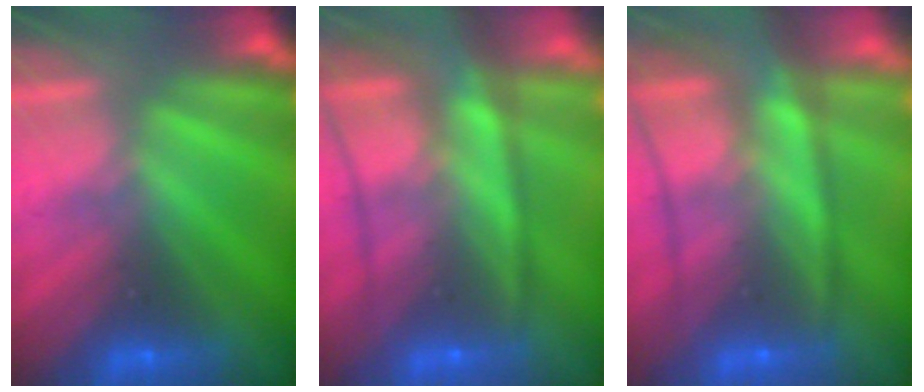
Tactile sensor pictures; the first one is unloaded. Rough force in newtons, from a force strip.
{"total": 5.7}
{"total": 5.7}